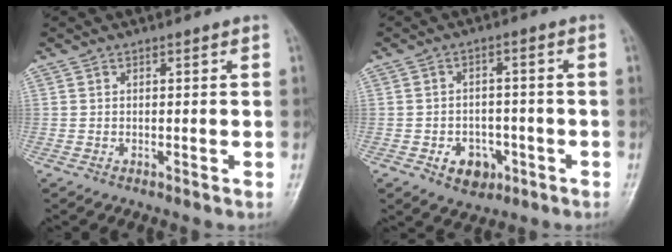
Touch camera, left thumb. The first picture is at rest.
{"total": 6.3, "force": [-2.6, 4.8, 3.2], "torque": [-0.022, 0.021, -0.033]}